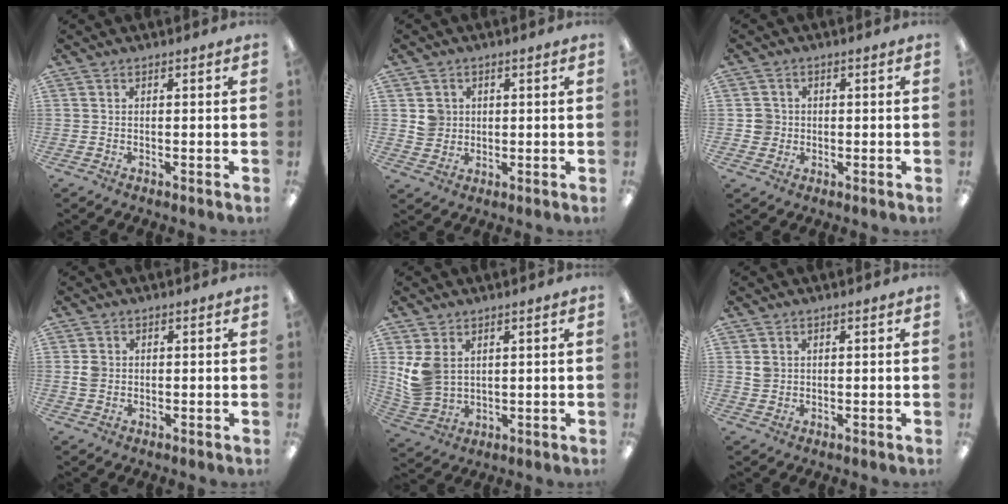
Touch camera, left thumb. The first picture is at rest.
{"total": 4.6, "force": [1.1, 4.4, 0.8], "torque": [-0.005, 0.001, 0.016]}
{"total": 3.9, "force": [0.1, 3.9, 0.5], "torque": [-0.009, 0.006, 0.001]}
{"total": 3.0, "force": [0.2, 2.7, 1.1], "torque": [-0.015, 0.003, 0.001]}
{"total": 8.2, "force": [2.8, 6.4, 4.4], "torque": [-0.095, 0.001, 0.059]}
{"total": 2.6, "force": [0.8, 2.3, 0.7], "torque": [-0.008, 0.000, 0.013]}